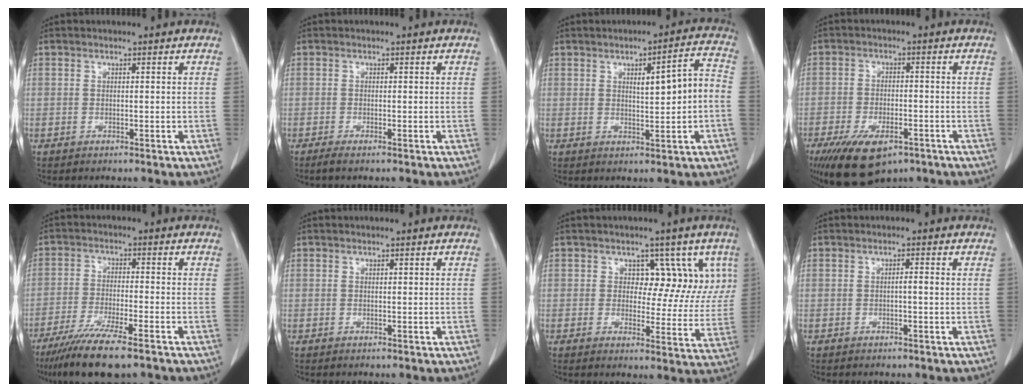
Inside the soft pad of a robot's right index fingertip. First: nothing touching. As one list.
[{"total": 1.4, "force": [-1.0, 0.0, 0.9], "torque": [-0.021, -0.004, -0.020]}, {"total": 6.9, "force": [0.0, 1.1, 6.8], "torque": [-0.099, 0.021, 0.004]}, {"total": 11.2, "force": [-6.9, 5.1, 7.2], "torque": [-0.130, -0.012, -0.108]}, {"total": 10.9, "force": [-8.2, 0.9, 7.2], "torque": [-0.121, -0.027, -0.134]}, {"total": 0.0}, {"total": 8.0, "force": [3.4, 5.6, 4.6], "torque": [-0.027, 0.011, 0.041]}, {"total": 1.1, "force": [-0.1, 0.0, 1.0], "torque": [-0.017, 0.002, -0.002]}]